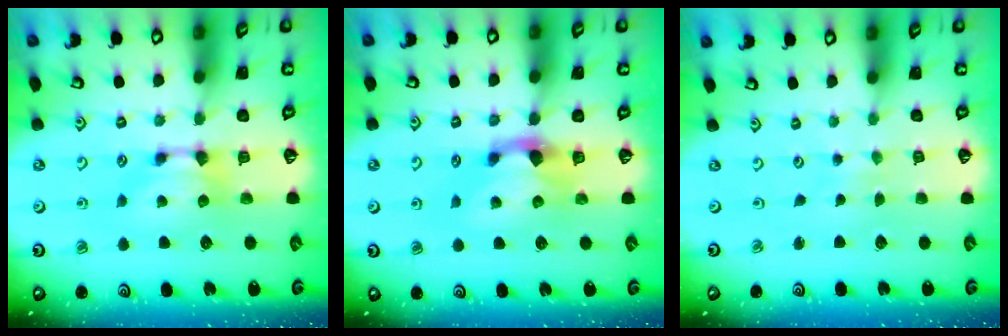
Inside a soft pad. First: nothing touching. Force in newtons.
{"total": 2.0, "press": 1.5, "slide": 1.4}
{"total": 4.9, "press": 4.9, "slide": 0.3}